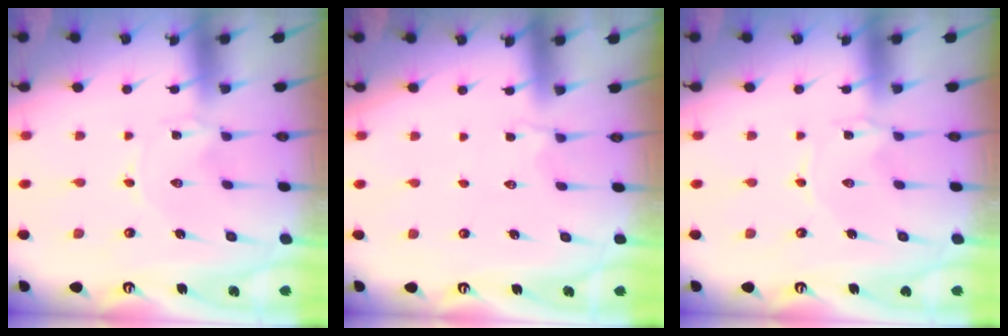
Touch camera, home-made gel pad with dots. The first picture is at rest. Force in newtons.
{"total": 2.3, "press": 2.0, "slide": 1.2}
{"total": 0.8, "press": 0.8, "slide": 0.1}